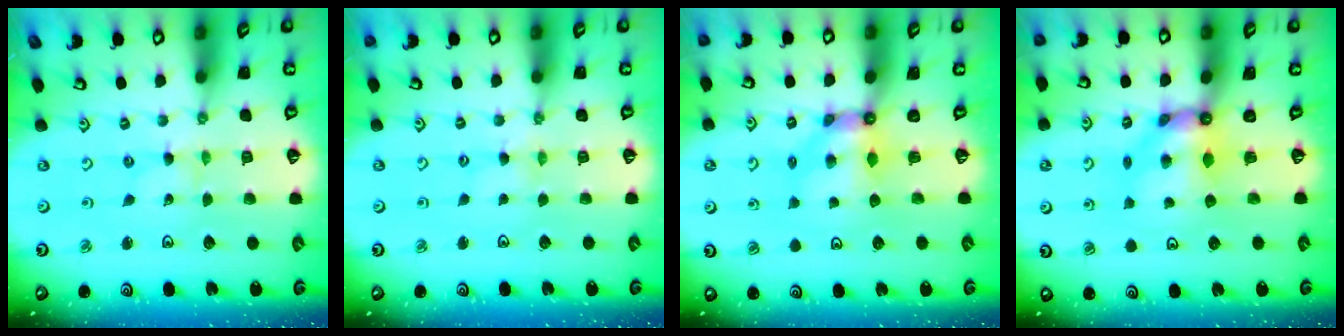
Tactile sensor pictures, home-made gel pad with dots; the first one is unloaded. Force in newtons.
{"total": 2.7, "press": 2.7, "slide": 0.4}
{"total": 6.7, "press": 6.7, "slide": 0.1}
{"total": 7.1, "press": 7.1, "slide": 0.6}